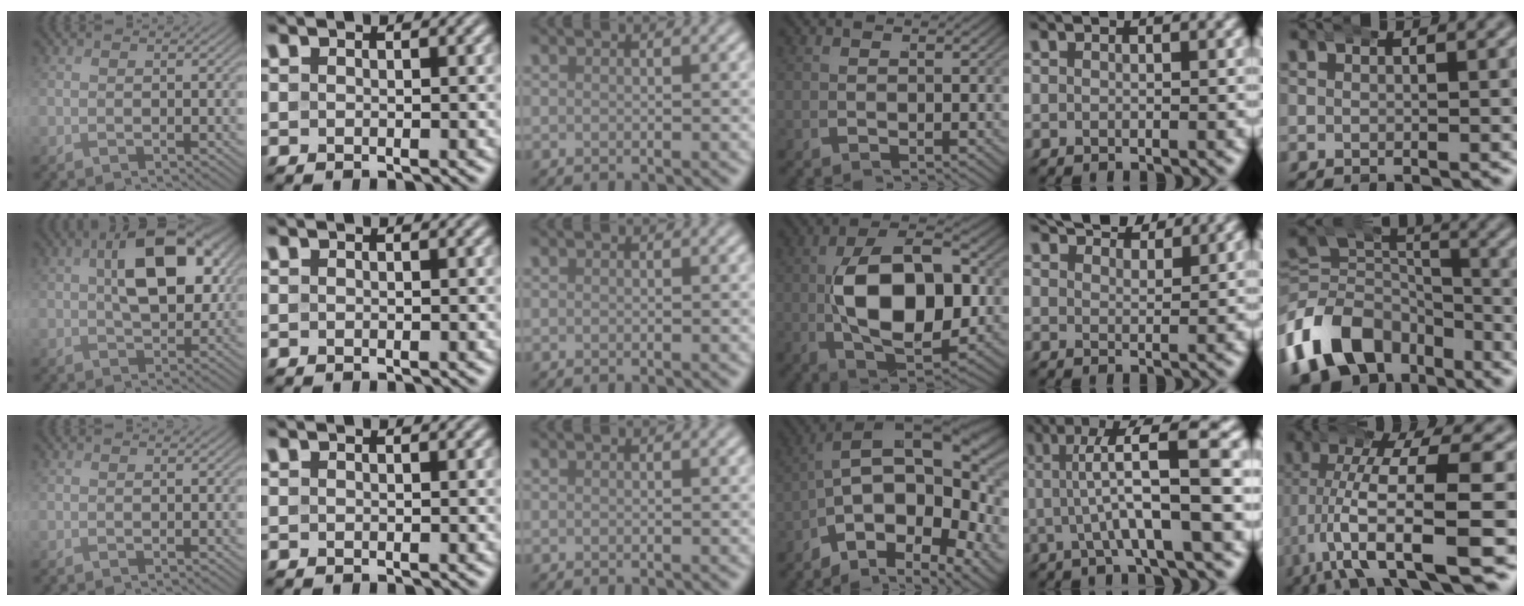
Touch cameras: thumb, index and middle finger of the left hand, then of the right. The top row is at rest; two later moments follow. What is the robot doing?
{"motion": "wrap", "object": "bandana"}